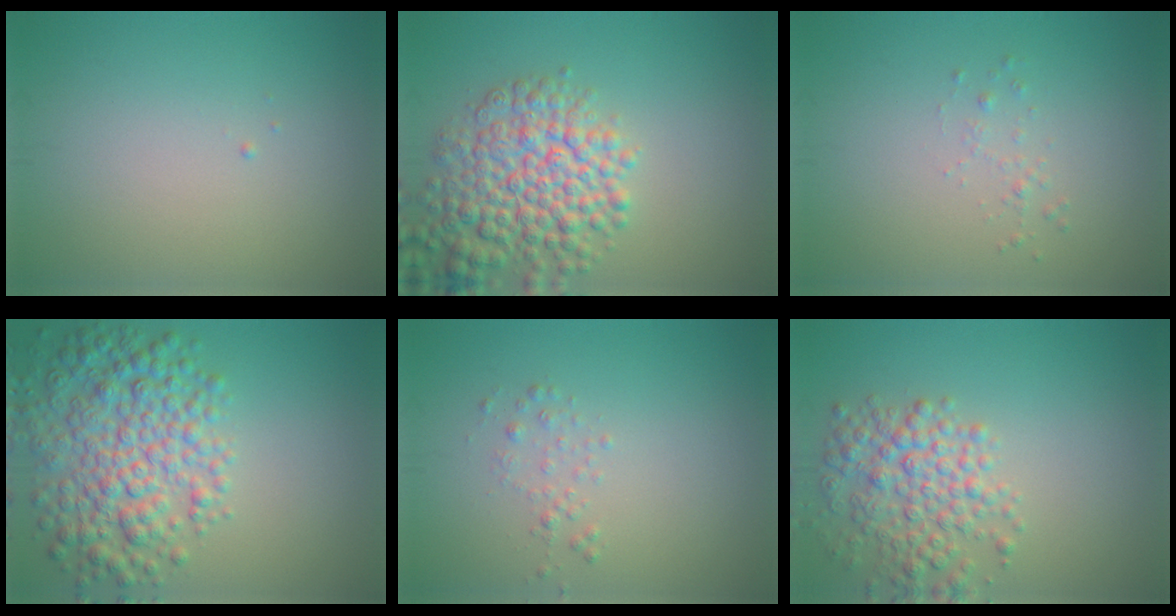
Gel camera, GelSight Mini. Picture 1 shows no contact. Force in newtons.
{"total": 7.2, "press": 7.2, "slide": 0.3}
{"total": 0.8, "press": 0.8, "slide": 0.0}
{"total": 7.4, "press": 7.4, "slide": 0.2}
{"total": 1.1, "press": 1.1, "slide": 0.1}
{"total": 4.8, "press": 4.8, "slide": 0.2}